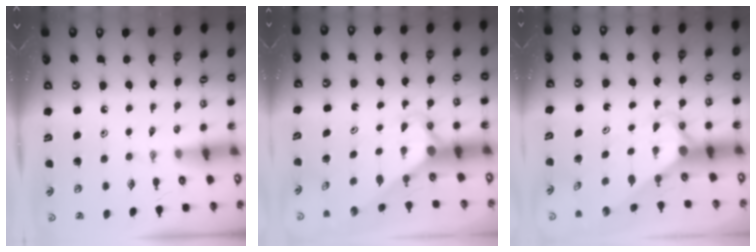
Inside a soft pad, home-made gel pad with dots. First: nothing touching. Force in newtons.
{"total": 3.0, "press": 3.0, "slide": 0.3}
{"total": 3.1, "press": 3.1, "slide": 0.2}